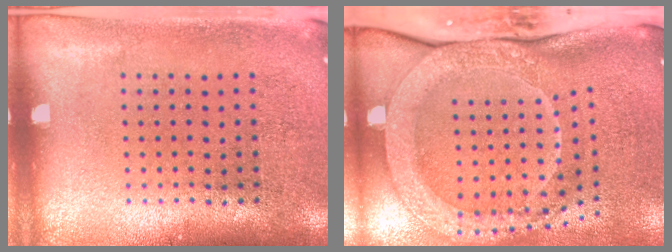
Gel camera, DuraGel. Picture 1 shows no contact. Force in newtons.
{"total": 3.0, "press": 2.3, "slide": 1.9}